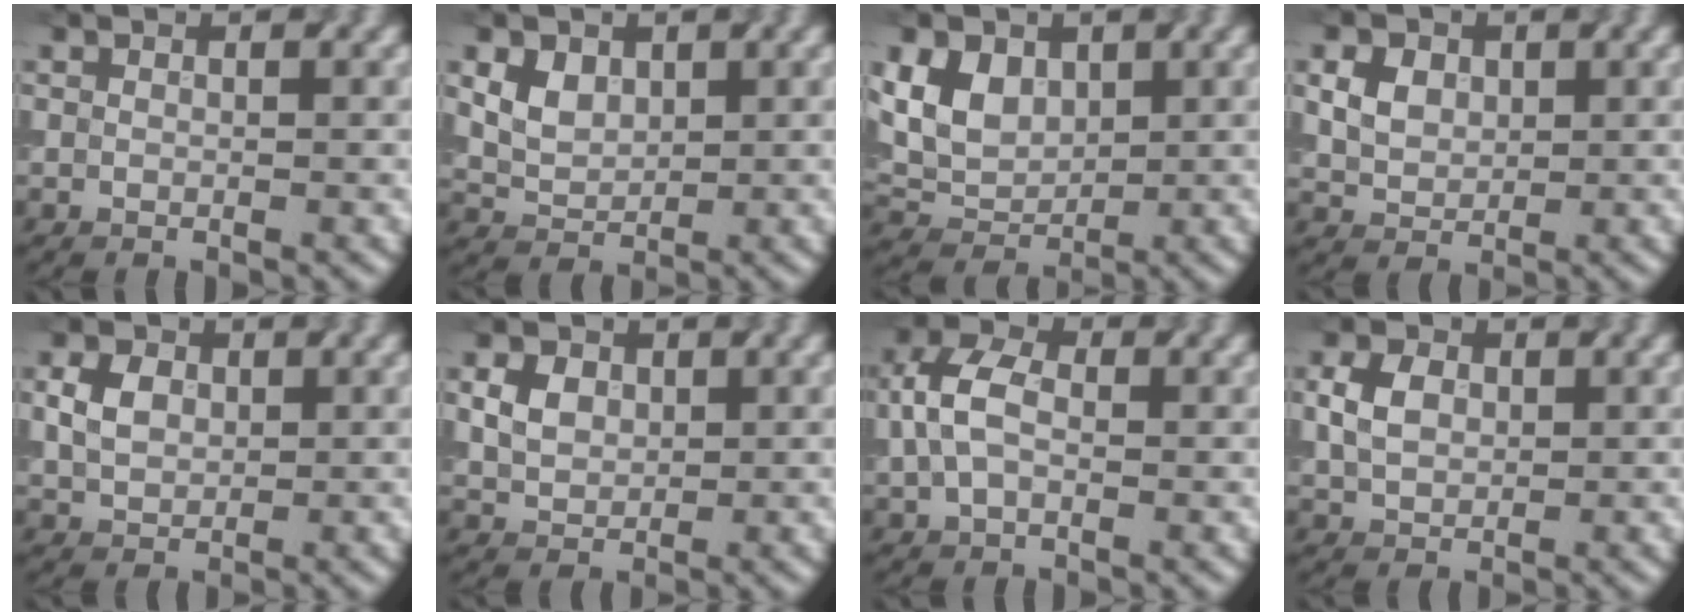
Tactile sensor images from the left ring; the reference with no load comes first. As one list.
[{"total": 3.6, "force": [1.5, 2.5, 2.1], "torque": [-0.056, 0.010, 0.039]}, {"total": 4.8, "force": [1.5, 3.5, 2.8], "torque": [-0.067, 0.002, 0.032]}, {"total": 4.8, "force": [1.9, 3.5, 2.7], "torque": [-0.070, 0.016, 0.036]}, {"total": 3.0, "force": [0.5, 2.2, 1.9], "torque": [-0.047, 0.009, 0.014]}, {"total": 3.4, "force": [1.1, 2.5, 2.0], "torque": [-0.051, 0.005, 0.027]}, {"total": 4.7, "force": [0.1, 3.0, 3.6], "torque": [-0.084, 0.015, -0.001]}, {"total": 3.3, "force": [0.4, 2.4, 2.2], "torque": [-0.054, 0.010, 0.013]}]